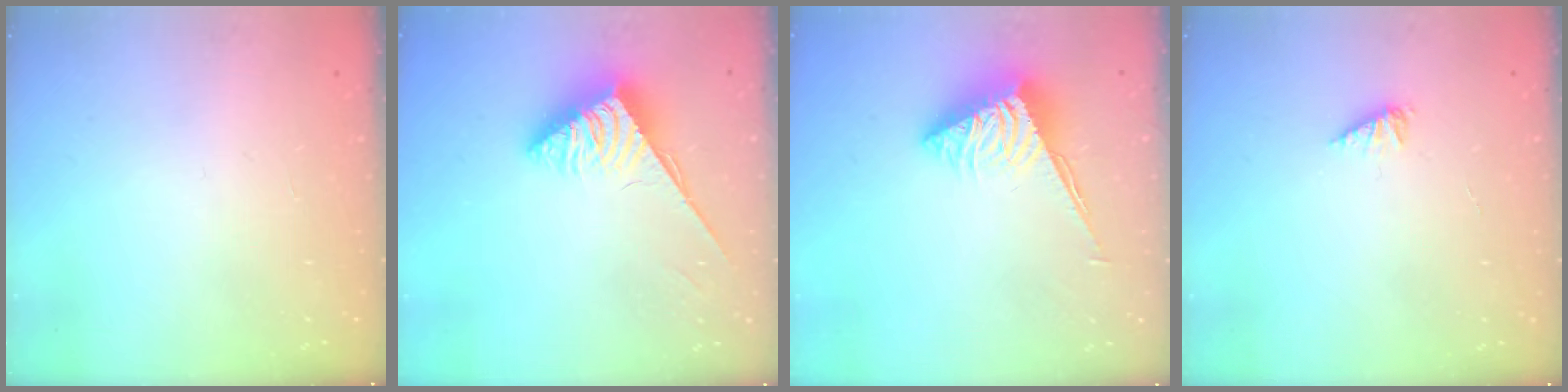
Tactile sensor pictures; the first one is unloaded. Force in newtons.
{"total": 3.9, "press": 3.8, "slide": 0.7}
{"total": 5.3, "press": 5.2, "slide": 0.1}
{"total": 2.1, "press": 2.1, "slide": 0.3}